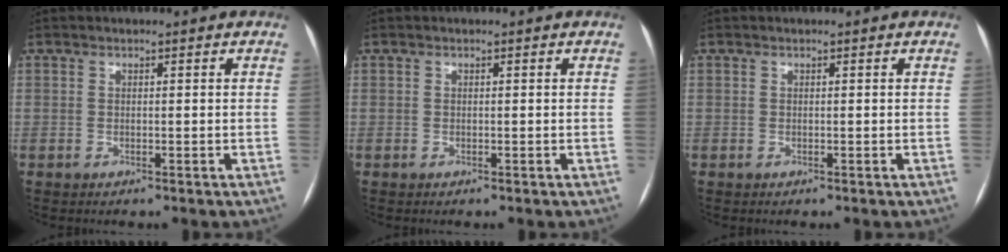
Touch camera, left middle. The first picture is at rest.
{"total": 0.0}
{"total": 0.0}